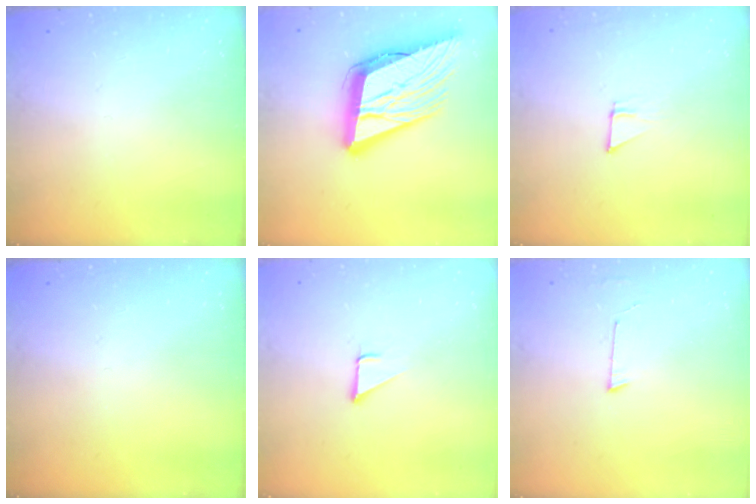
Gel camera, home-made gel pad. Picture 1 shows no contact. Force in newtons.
{"total": 23.3, "press": 22.8, "slide": 5.1}
{"total": 4.9, "press": 4.9, "slide": 0.3}
{"total": 0.0}
{"total": 1.9, "press": 1.9, "slide": 0.1}
{"total": 2.7, "press": 2.7, "slide": 0.2}